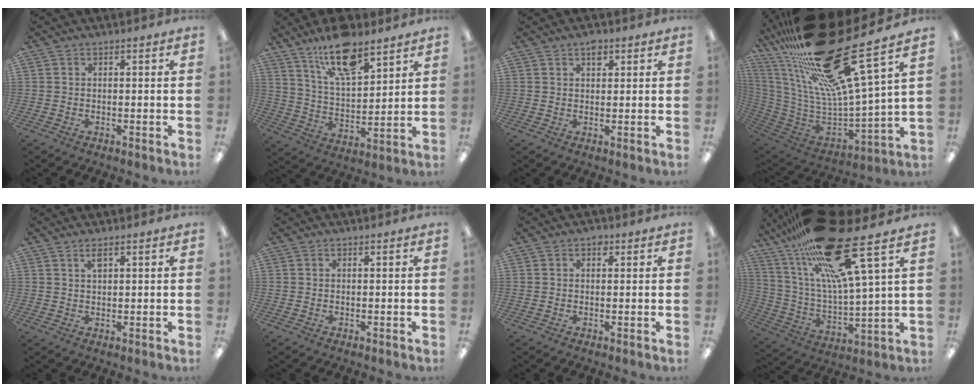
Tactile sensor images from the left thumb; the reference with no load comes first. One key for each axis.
{"total": 14.8, "fx": 10.8, "fy": 5.2, "fz": 8.8, "tx": -0.148, "ty": -0.054, "tz": 0.185}
{"total": 2.7, "fx": 1.8, "fy": 1.5, "fz": 1.4, "tx": -0.006, "ty": -0.008, "tz": 0.027}
{"total": 32.0, "fx": 19.6, "fy": 9.2, "fz": 23.6, "tx": -0.384, "ty": -0.141, "tz": 0.348}
{"total": 2.3, "fx": 1.6, "fy": 0.6, "fz": 1.5, "tx": -0.027, "ty": 0.000, "tz": 0.026}
{"total": 0.0}
{"total": 1.6, "fx": 0.8, "fy": 1.1, "fz": 0.8, "tx": -0.001, "ty": -0.004, "tz": 0.011}
{"total": 27.6, "fx": 16.4, "fy": 7.6, "fz": 20.9, "tx": -0.385, "ty": -0.073, "tz": 0.261}